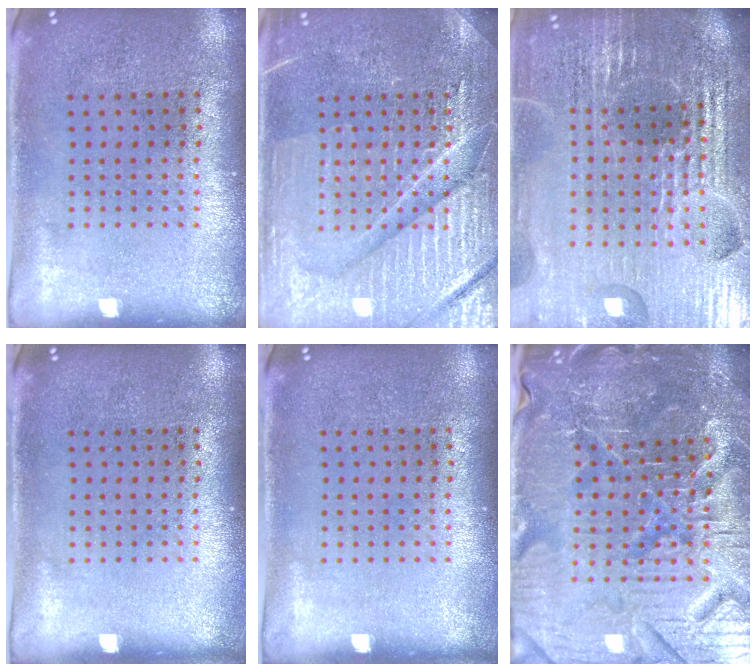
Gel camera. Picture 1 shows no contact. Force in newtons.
{"total": 7.0, "press": 7.0, "slide": 0.9}
{"total": 6.4, "press": 5.7, "slide": 2.9}
{"total": 0.0}
{"total": 0.0}
{"total": 5.8, "press": 5.4, "slide": 2.0}